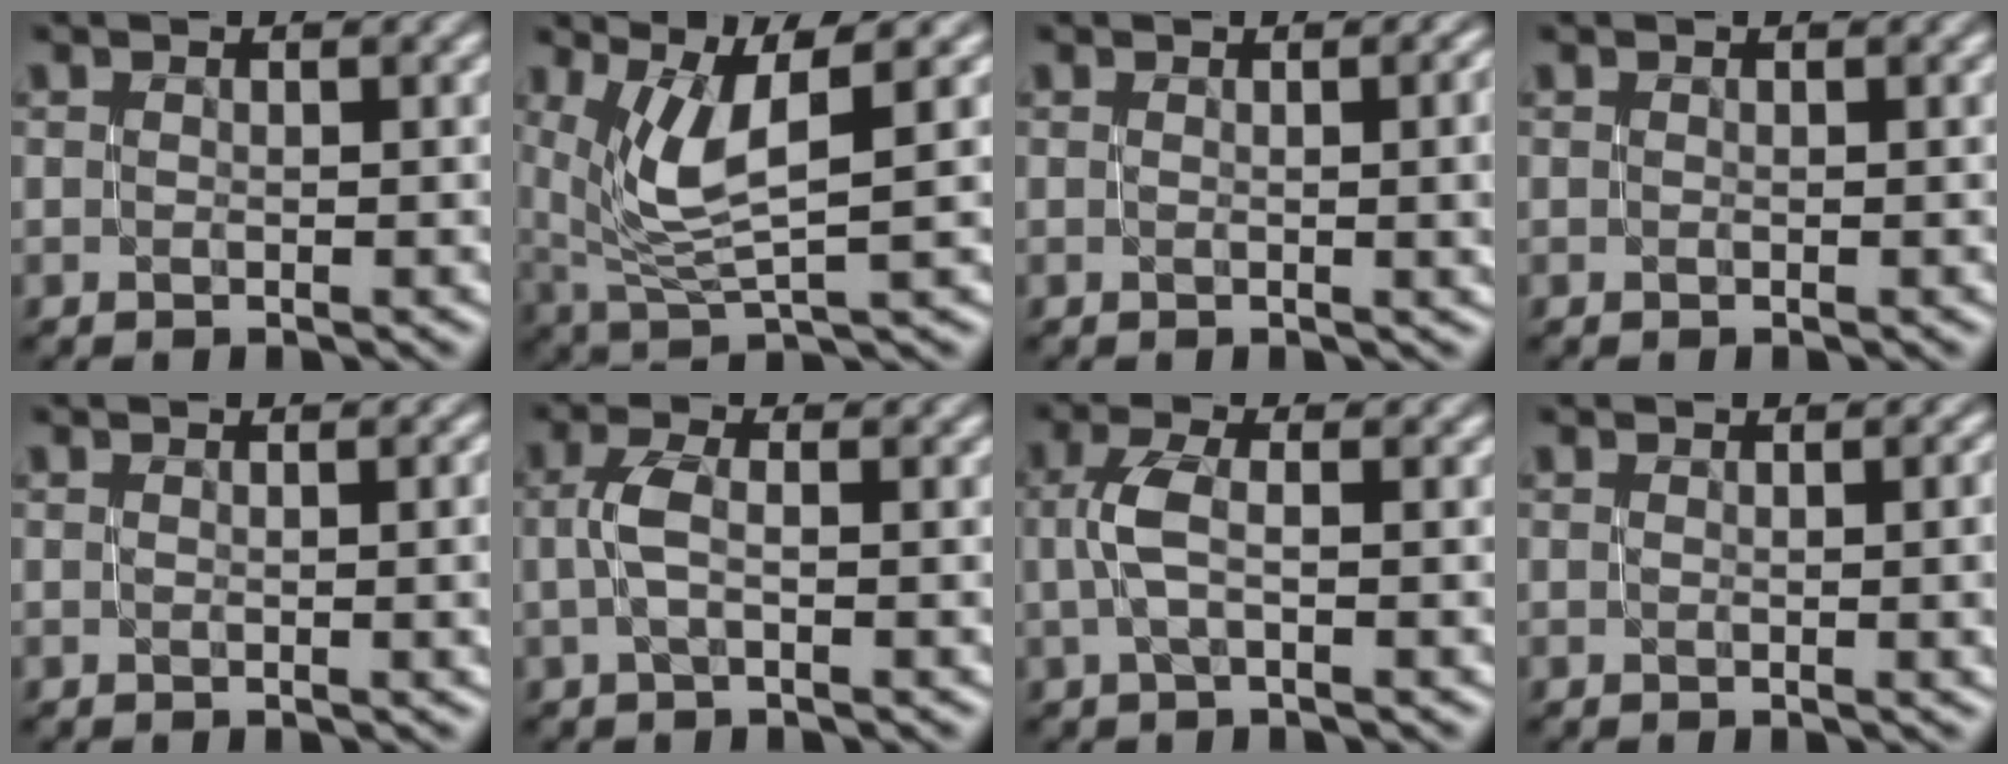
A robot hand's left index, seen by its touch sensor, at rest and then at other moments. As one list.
[{"total": 5.6, "force": [2.0, 1.5, 5.0], "torque": [-0.103, -0.001, 0.043]}, {"total": 5.1, "force": [0.2, 2.1, 4.6], "torque": [-0.031, 0.007, 0.001]}, {"total": 0.0}, {"total": 2.8, "force": [0.0, 1.0, 2.6], "torque": [-0.027, 0.006, -0.002]}, {"total": 2.2, "force": [-0.1, 0.7, 2.0], "torque": [-0.048, 0.012, -0.005]}, {"total": 2.5, "force": [0.0, 0.8, 2.4], "torque": [-0.055, 0.011, -0.003]}, {"total": 3.6, "force": [0.0, 1.4, 3.3], "torque": [-0.027, 0.006, -0.002]}]